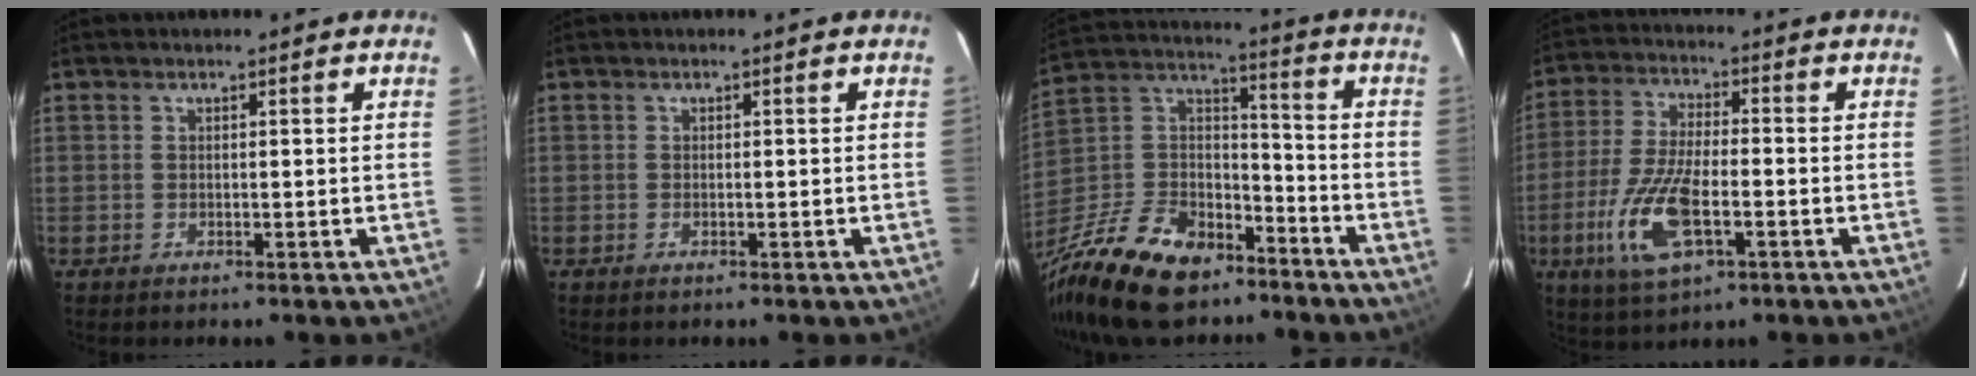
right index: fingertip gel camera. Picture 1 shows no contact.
{"total": 0.0}
{"total": 25.7, "force": [-18.0, 13.2, 12.8], "torque": [-0.295, 0.019, -0.293]}
{"total": 13.3, "force": [-4.6, 5.1, 11.4], "torque": [-0.248, -0.011, -0.087]}